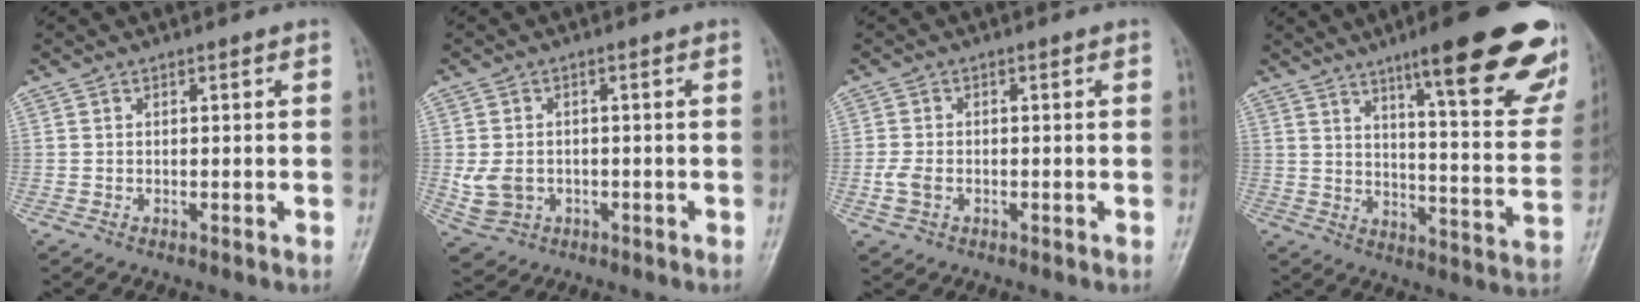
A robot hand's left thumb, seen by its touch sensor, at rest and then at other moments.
{"total": 5.7, "force": [-0.9, 4.8, 3.0], "torque": [-0.055, 0.004, -0.005]}
{"total": 3.3, "force": [-1.0, 2.3, 2.1], "torque": [-0.050, 0.003, -0.019]}
{"total": 25.3, "force": [15.6, 4.8, 19.3], "torque": [-0.228, -0.062, 0.212]}